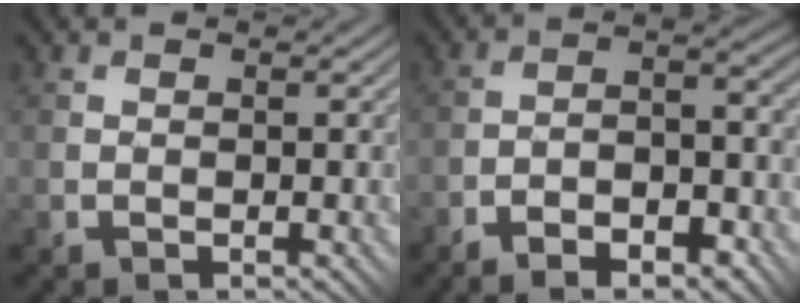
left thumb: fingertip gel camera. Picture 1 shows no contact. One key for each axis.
{"total": 8.9, "fx": -5.5, "fy": 2.9, "fz": 6.4, "tx": -0.102, "ty": -0.001, "tz": -0.090}